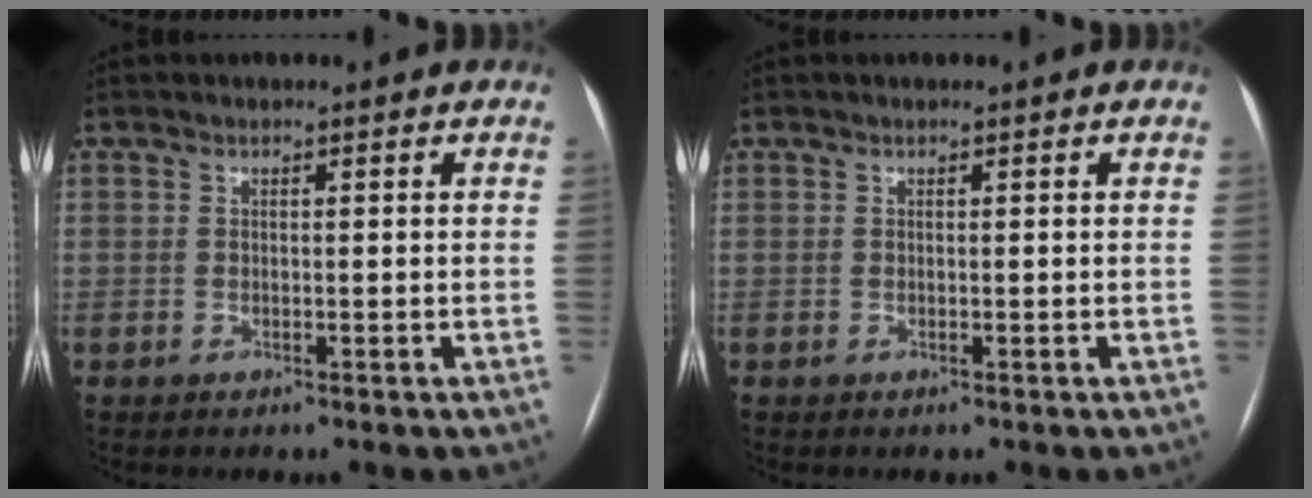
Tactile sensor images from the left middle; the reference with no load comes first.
{"total": 0.0}